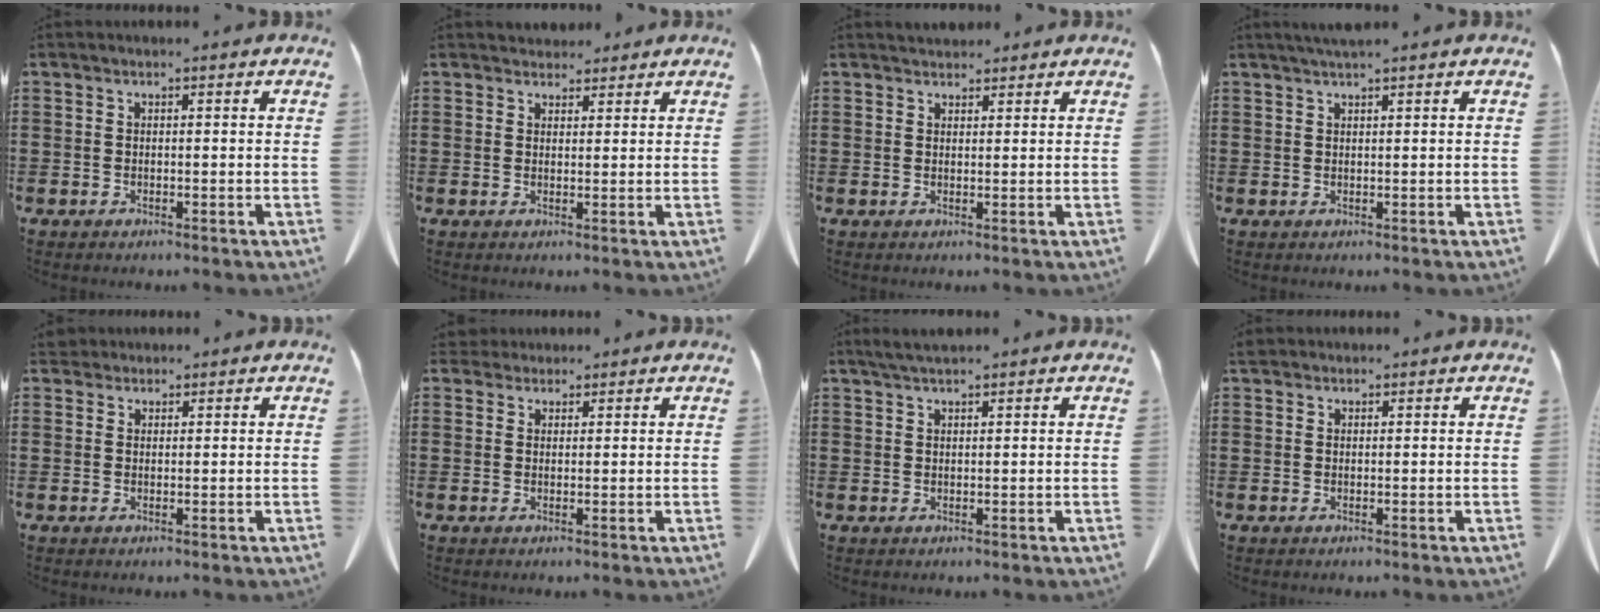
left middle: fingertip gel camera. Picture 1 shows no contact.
{"total": 2.6, "force": [2.4, 0.9, 0.1], "torque": [0.000, -0.006, 0.046]}
{"total": 1.8, "force": [1.7, 0.6, 0.1], "torque": [-0.008, 0.000, 0.035]}
{"total": 1.6, "force": [1.4, -0.1, 0.9], "torque": [-0.019, -0.002, 0.027]}
{"total": 2.1, "force": [1.8, 0.8, 0.4], "torque": [-0.015, 0.003, 0.038]}
{"total": 2.2, "force": [2.0, 0.9, 0.2], "torque": [-0.011, 0.003, 0.041]}
{"total": 2.2, "force": [1.9, 0.2, 1.1], "torque": [-0.026, 0.002, 0.036]}
{"total": 1.3, "force": [1.2, 0.5, 0.4], "torque": [-0.012, 0.001, 0.024]}